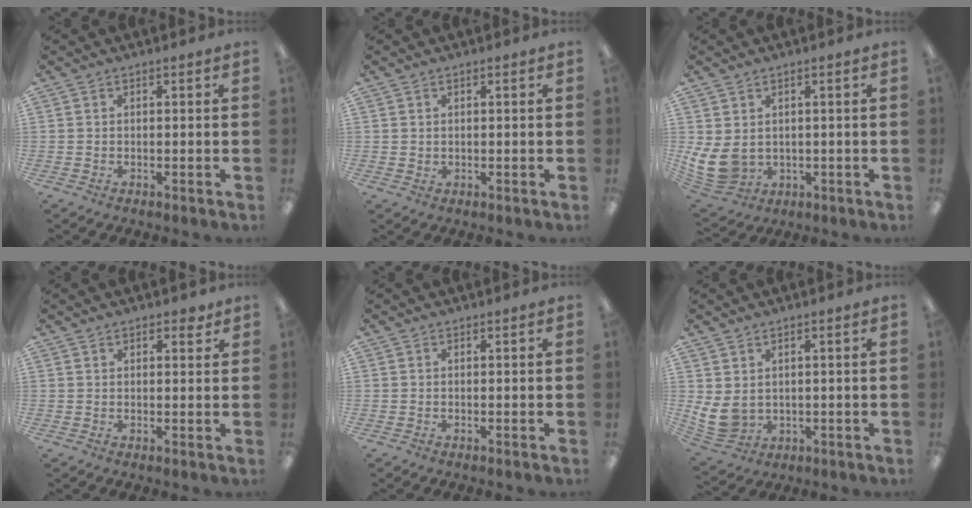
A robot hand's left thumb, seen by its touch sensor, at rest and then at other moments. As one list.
[{"total": 0.7, "force": [0.4, 0.6, 0.2], "torque": [-0.005, 0.002, 0.007]}, {"total": 8.2, "force": [0.9, 6.1, 5.5], "torque": [-0.128, -0.015, 0.020]}, {"total": 2.4, "force": [1.7, 1.1, 1.3], "torque": [-0.012, -0.004, 0.027]}, {"total": 0.0}, {"total": 6.8, "force": [1.5, 5.0, 4.3], "torque": [-0.105, -0.008, 0.034]}]